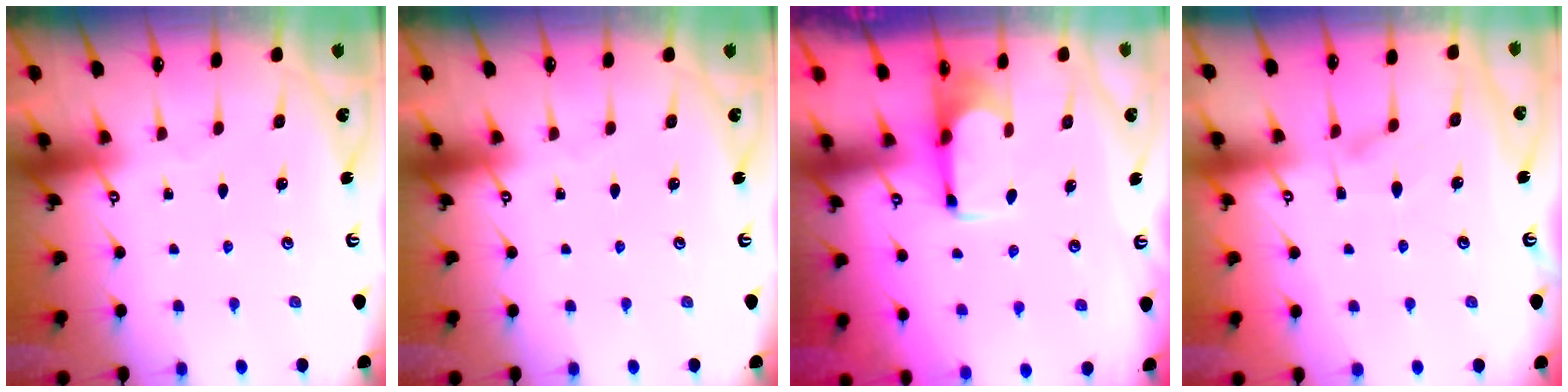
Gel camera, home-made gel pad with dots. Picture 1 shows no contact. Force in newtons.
{"total": 0.0}
{"total": 1.8, "press": 1.7, "slide": 0.6}
{"total": 2.0, "press": 1.7, "slide": 1.0}